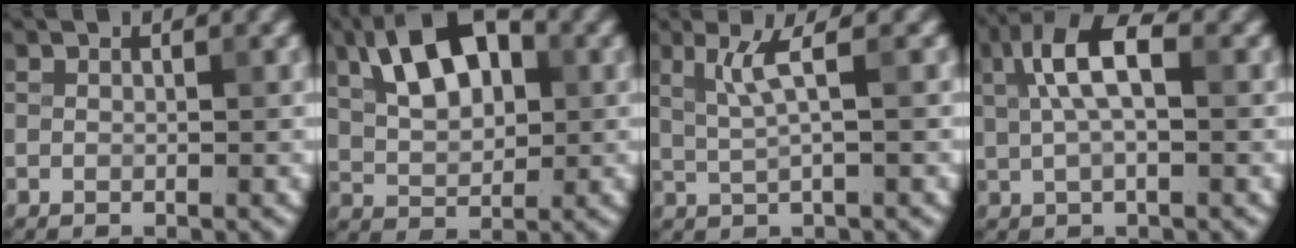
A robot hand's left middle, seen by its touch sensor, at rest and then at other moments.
{"total": 8.2, "force": [2.5, 4.6, 6.3], "torque": [-0.102, 0.028, 0.030]}
{"total": 2.9, "force": [0.9, 0.4, 2.7], "torque": [-0.056, -0.001, 0.023]}
{"total": 5.6, "force": [1.4, 2.2, 5.0], "torque": [-0.099, 0.012, 0.022]}